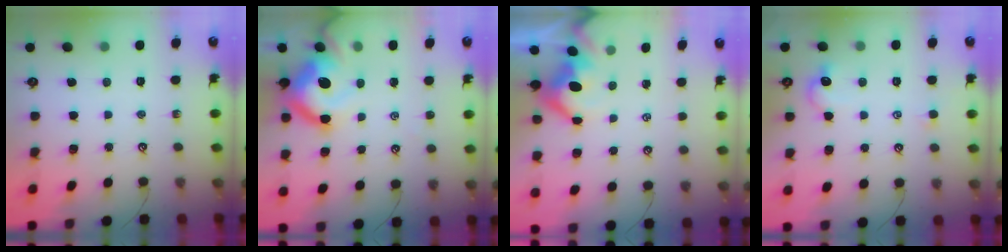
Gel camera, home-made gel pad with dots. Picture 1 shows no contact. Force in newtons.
{"total": 15.0, "press": 14.8, "slide": 2.0}
{"total": 2.0, "press": 1.8, "slide": 0.9}
{"total": 3.0, "press": 2.9, "slide": 0.6}